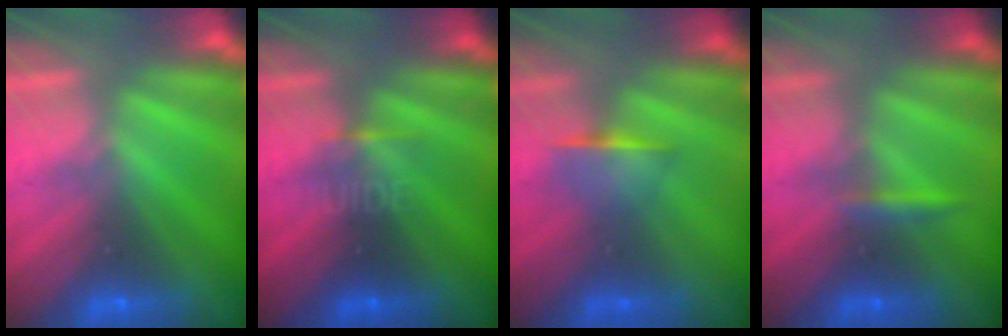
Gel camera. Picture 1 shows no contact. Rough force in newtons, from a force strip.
{"total": 4.2}
{"total": 1.2}
{"total": 2.4}